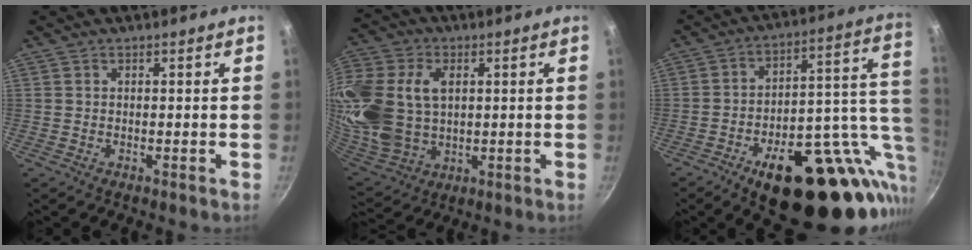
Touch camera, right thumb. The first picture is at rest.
{"total": 24.6, "force": [4.8, 17.6, 16.5], "torque": [-0.385, 0.011, 0.102]}
{"total": 28.3, "force": [-8.4, 13.4, 23.5], "torque": [-0.277, 0.031, -0.105]}